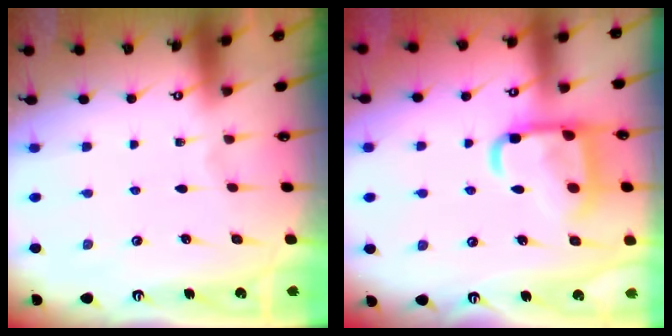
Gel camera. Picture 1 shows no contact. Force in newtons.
{"total": 15.7, "press": 15.6, "slide": 1.6}